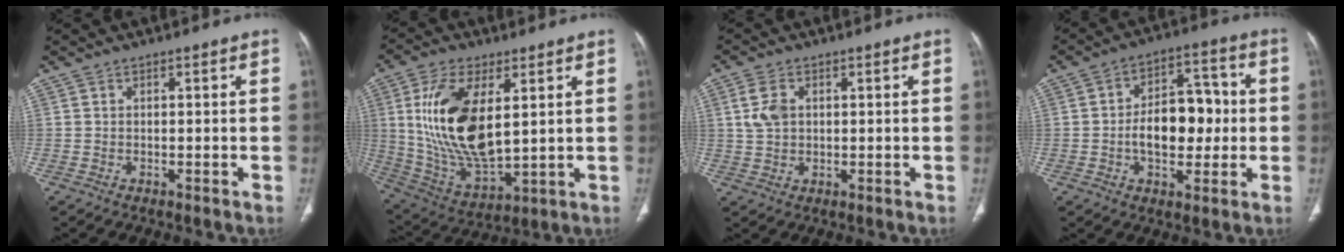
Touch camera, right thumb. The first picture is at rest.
{"total": 19.0, "force": [4.1, 9.1, 16.2], "torque": [-0.310, -0.022, 0.091]}
{"total": 4.7, "force": [1.0, 3.2, 3.2], "torque": [-0.066, 0.002, 0.022]}
{"total": 12.9, "force": [-0.9, 8.0, 10.1], "torque": [-0.122, 0.031, -0.014]}